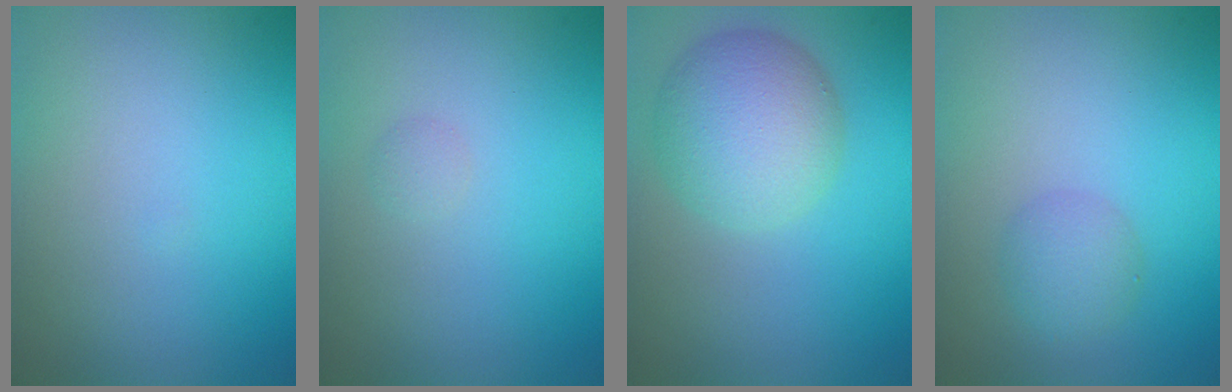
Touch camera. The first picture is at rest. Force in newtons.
{"total": 0.6, "press": 0.6, "slide": 0.1}
{"total": 6.3, "press": 6.3, "slide": 0.2}
{"total": 2.0, "press": 2.0, "slide": 0.1}